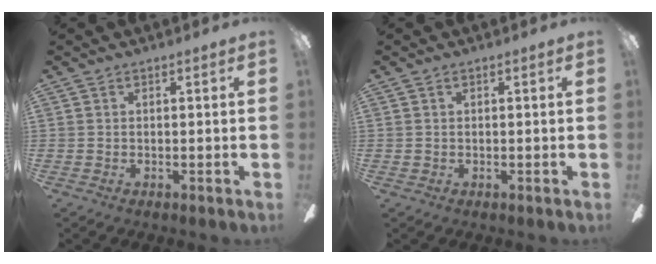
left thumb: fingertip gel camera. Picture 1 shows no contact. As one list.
[{"total": 0.6, "force": [0.2, 0.6, 0.3], "torque": [-0.006, 0.005, 0.003]}]